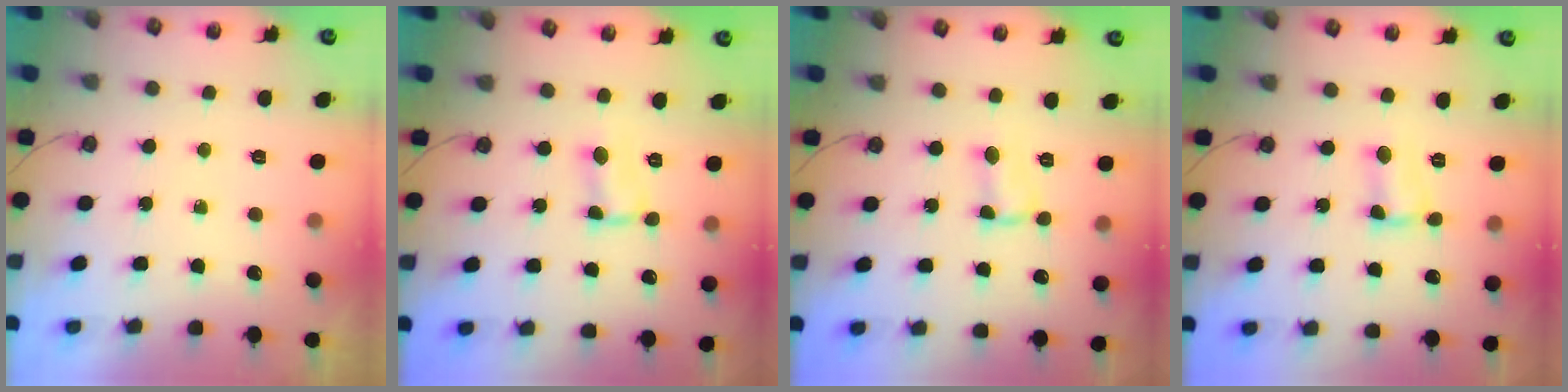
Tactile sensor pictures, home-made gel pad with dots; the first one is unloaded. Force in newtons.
{"total": 1.5, "press": 1.5, "slide": 0.2}
{"total": 1.6, "press": 1.6, "slide": 0.3}
{"total": 2.1, "press": 2.1, "slide": 0.2}